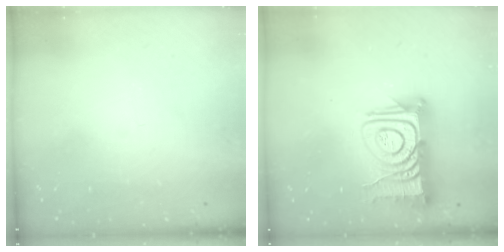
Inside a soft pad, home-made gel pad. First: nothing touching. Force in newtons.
{"total": 15.9, "press": 15.8, "slide": 1.6}